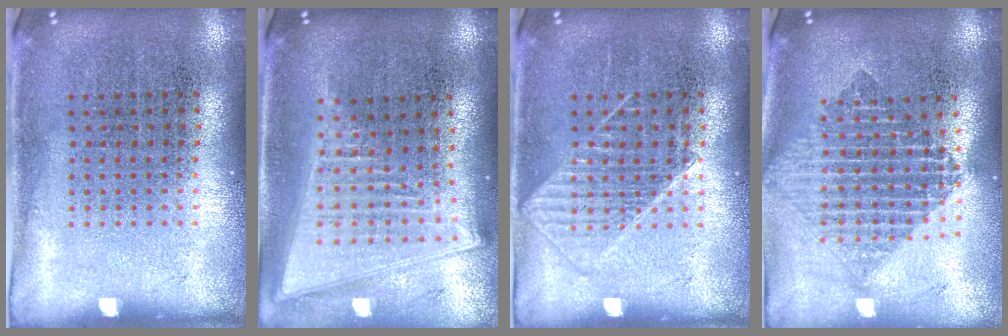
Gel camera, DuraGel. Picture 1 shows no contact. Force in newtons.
{"total": 2.0, "press": 1.7, "slide": 1.2}
{"total": 1.5, "press": 1.5, "slide": 0.3}
{"total": 2.0, "press": 1.7, "slide": 1.2}